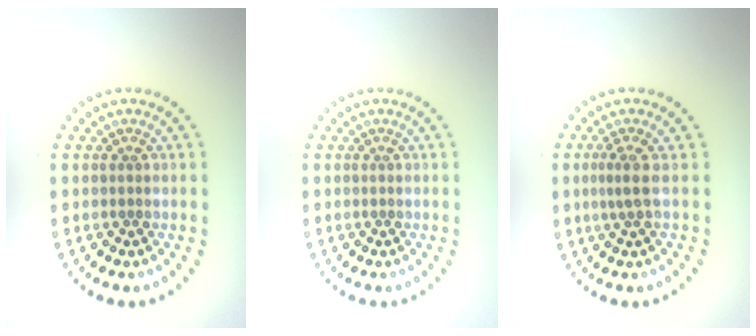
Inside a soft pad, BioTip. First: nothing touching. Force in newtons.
{"total": 0.0}
{"total": 1.7, "press": 1.3, "slide": 1.1}